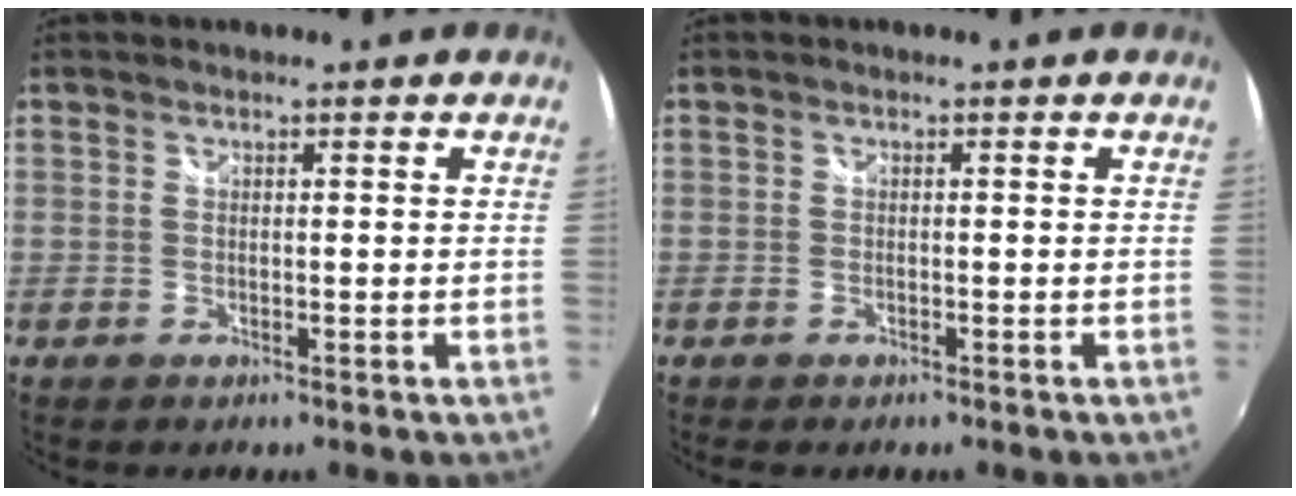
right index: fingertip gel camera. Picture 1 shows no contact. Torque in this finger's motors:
{"motor_torque": [0.21, -0.09, 0.10, 0.03]}